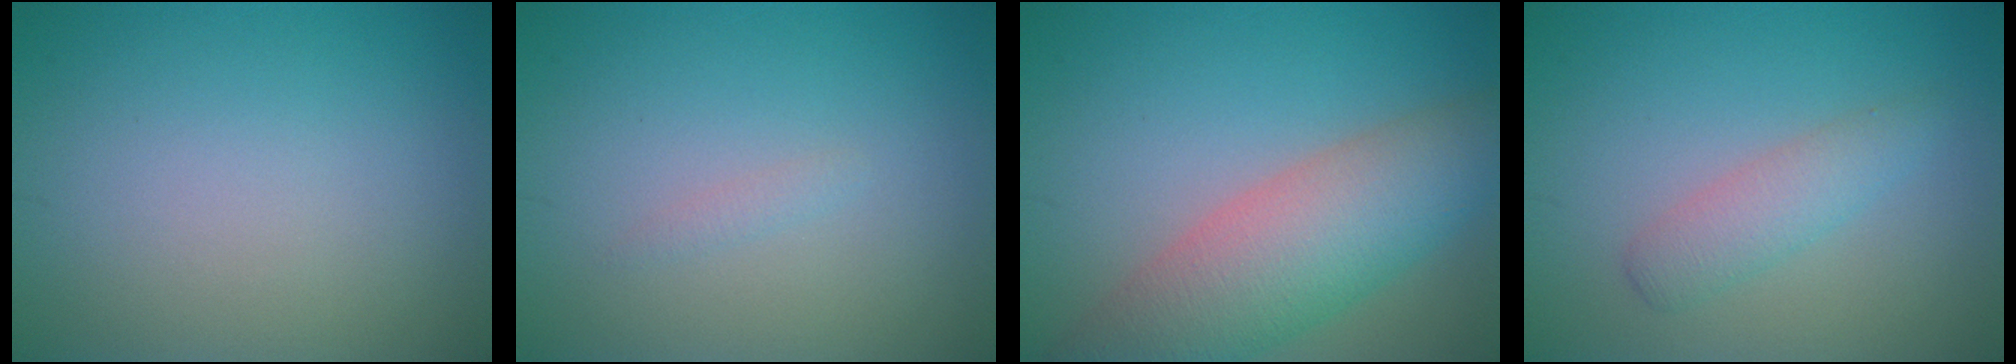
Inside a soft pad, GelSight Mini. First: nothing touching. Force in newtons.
{"total": 0.6, "press": 0.6, "slide": 0.0}
{"total": 8.2, "press": 8.2, "slide": 0.2}
{"total": 2.4, "press": 2.4, "slide": 0.1}